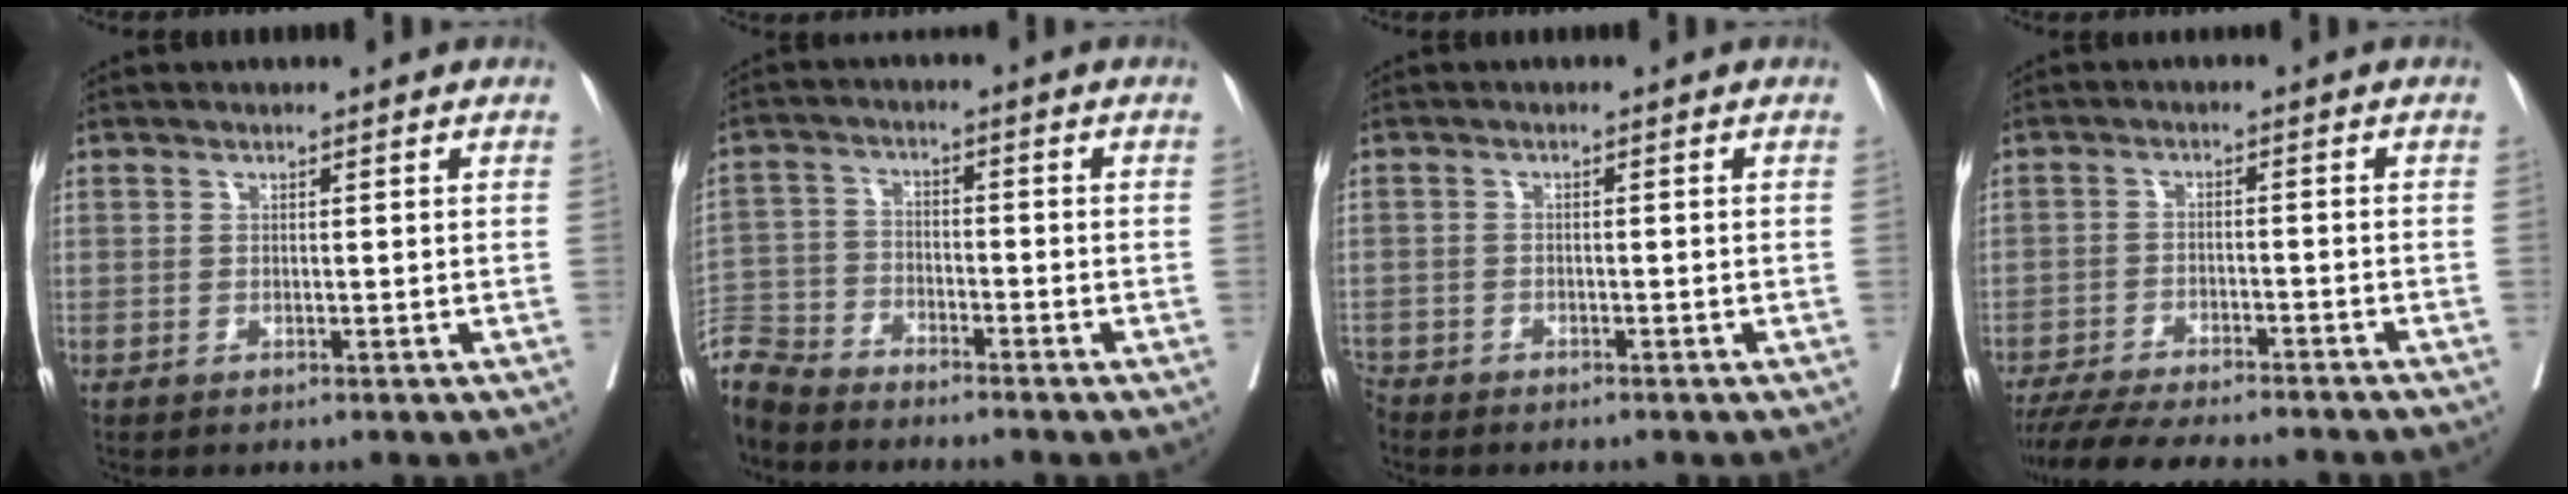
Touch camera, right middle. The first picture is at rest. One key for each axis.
{"total": 7.6, "fx": -7.4, "fy": 1.2, "fz": 0.6, "tx": -0.016, "ty": -0.004, "tz": -0.150}
{"total": 2.7, "fx": -2.6, "fy": 0.8, "fz": 0.3, "tx": -0.003, "ty": -0.005, "tz": -0.049}
{"total": 16.4, "fx": -14.7, "fy": 1.9, "fz": 7.2, "tx": -0.122, "ty": -0.026, "tz": -0.207}